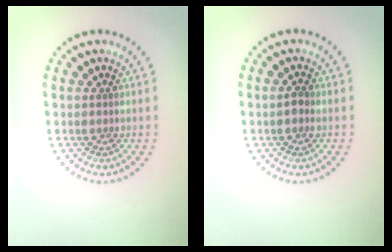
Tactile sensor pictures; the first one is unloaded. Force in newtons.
{"total": 0.9, "press": 0.9, "slide": 0.1}